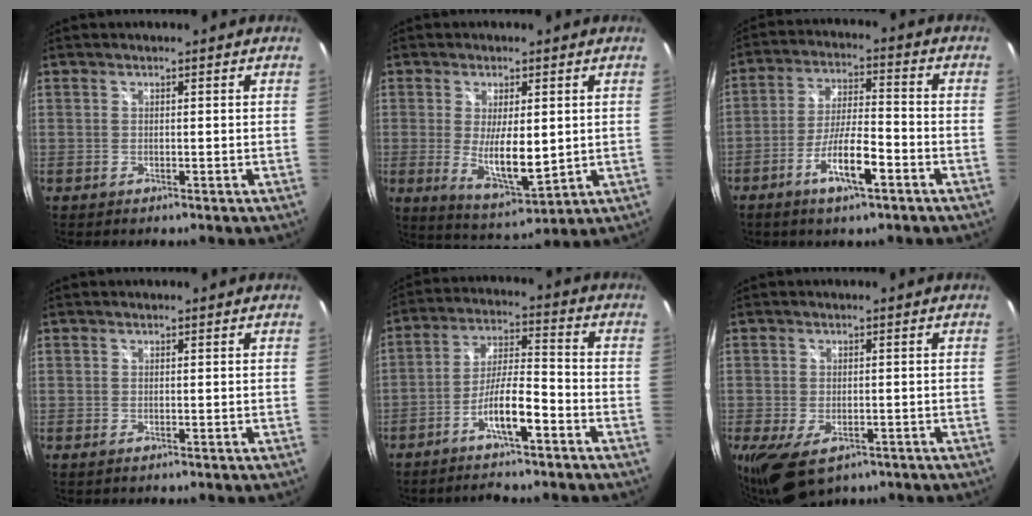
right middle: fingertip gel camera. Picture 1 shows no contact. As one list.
[{"total": 9.8, "force": [-0.2, 3.6, 9.1], "torque": [-0.167, -0.022, 0.006]}, {"total": 9.6, "force": [-5.1, 2.0, 7.9], "torque": [-0.159, -0.004, -0.090]}, {"total": 0.0}, {"total": 8.6, "force": [-5.1, 1.1, 6.9], "torque": [-0.141, 0.006, -0.092]}, {"total": 8.8, "force": [-4.2, 5.0, 5.8], "torque": [-0.123, -0.034, -0.070]}]